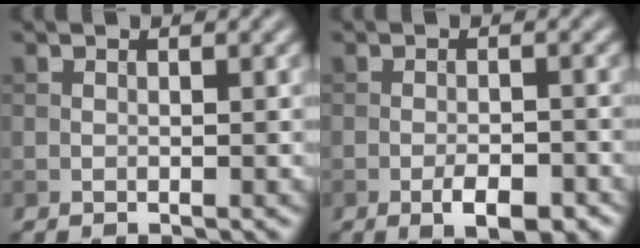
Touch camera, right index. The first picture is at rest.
{"total": 3.7, "force": [-2.0, 1.3, 2.9], "torque": [-0.048, -0.003, -0.029]}